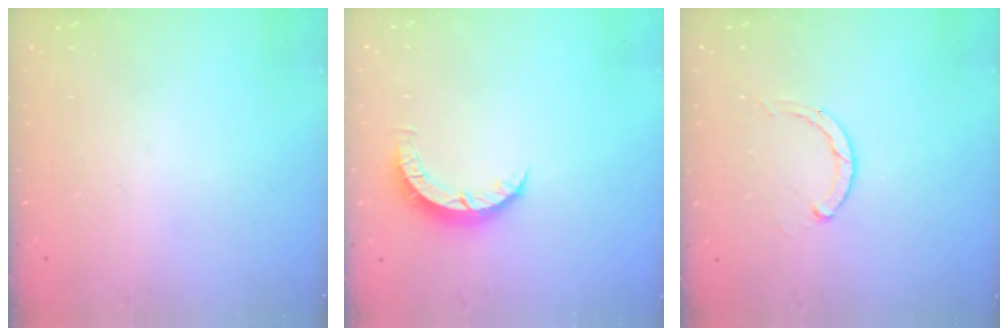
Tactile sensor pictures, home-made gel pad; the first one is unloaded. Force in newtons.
{"total": 4.1, "press": 4.1, "slide": 0.4}
{"total": 2.3, "press": 2.3, "slide": 0.3}